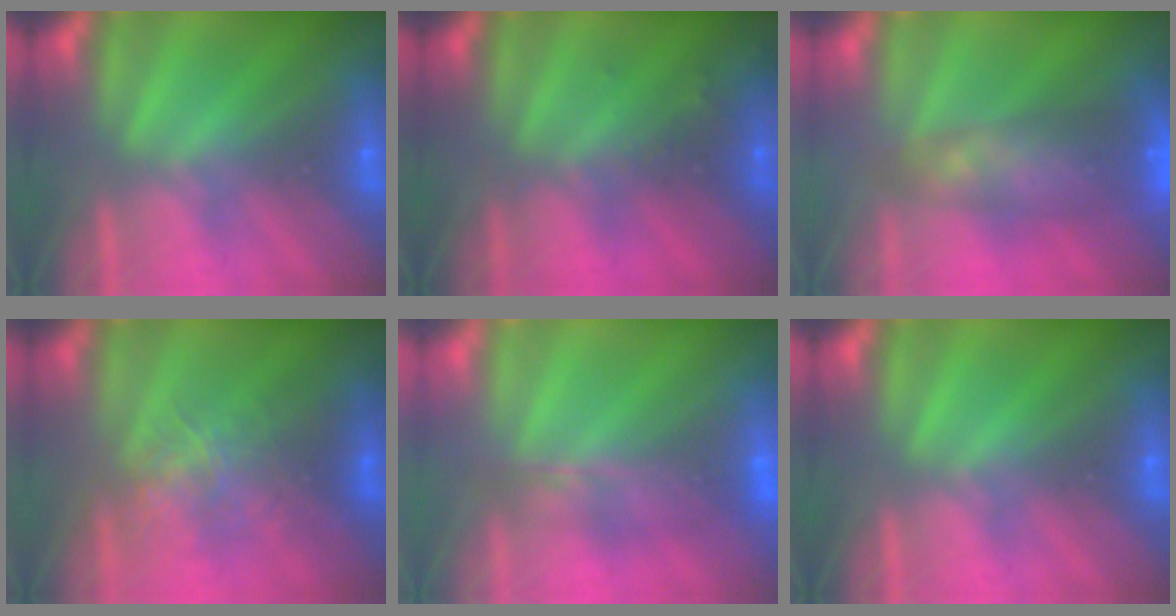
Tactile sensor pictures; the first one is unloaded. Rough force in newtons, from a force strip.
{"total": 6.9}
{"total": 7.8}
{"total": 2.6}
{"total": 7.4}
{"total": 0.0}